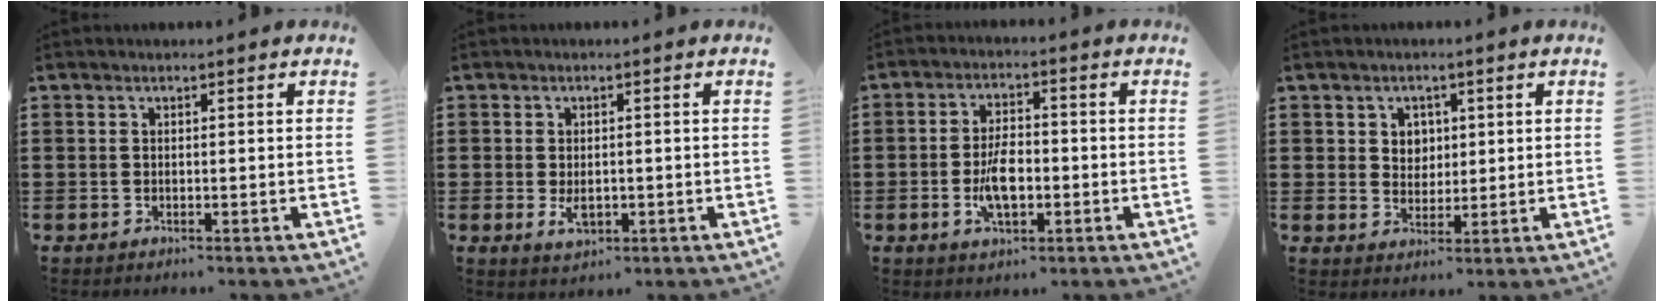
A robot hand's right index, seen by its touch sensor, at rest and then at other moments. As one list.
[{"total": 2.7, "force": [-0.4, 1.5, 2.2], "torque": [-0.050, -0.001, -0.009]}, {"total": 6.5, "force": [-1.4, 3.2, 5.5], "torque": [-0.123, -0.002, -0.030]}, {"total": 3.3, "force": [1.4, 2.9, 0.7], "torque": [-0.017, 0.009, 0.022]}]